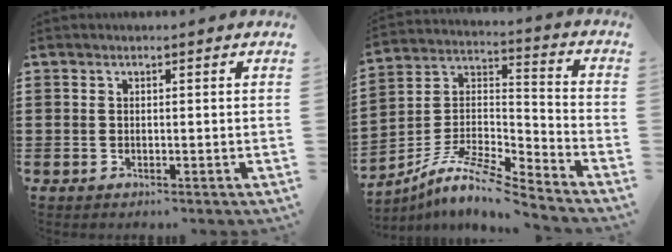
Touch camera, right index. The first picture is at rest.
{"total": 8.8, "force": [-7.6, 0.9, 4.3], "torque": [-0.102, -0.007, -0.158]}